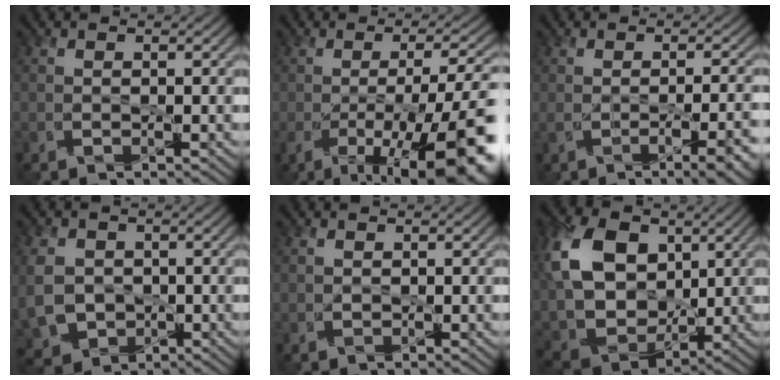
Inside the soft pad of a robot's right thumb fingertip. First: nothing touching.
{"total": 14.6, "force": [-5.9, 4.4, 12.6], "torque": [-0.174, -0.013, -0.080]}
{"total": 5.4, "force": [-2.5, 1.7, 4.5], "torque": [-0.051, -0.009, -0.027]}
{"total": 6.4, "force": [0.1, 5.5, 3.2], "torque": [-0.099, -0.012, -0.002]}
{"total": 0.7, "force": [0.6, 0.3, -0.3], "torque": [0.008, 0.001, 0.014]}
{"total": 14.5, "force": [4.1, 10.5, 9.0], "torque": [-0.227, 0.015, 0.083]}